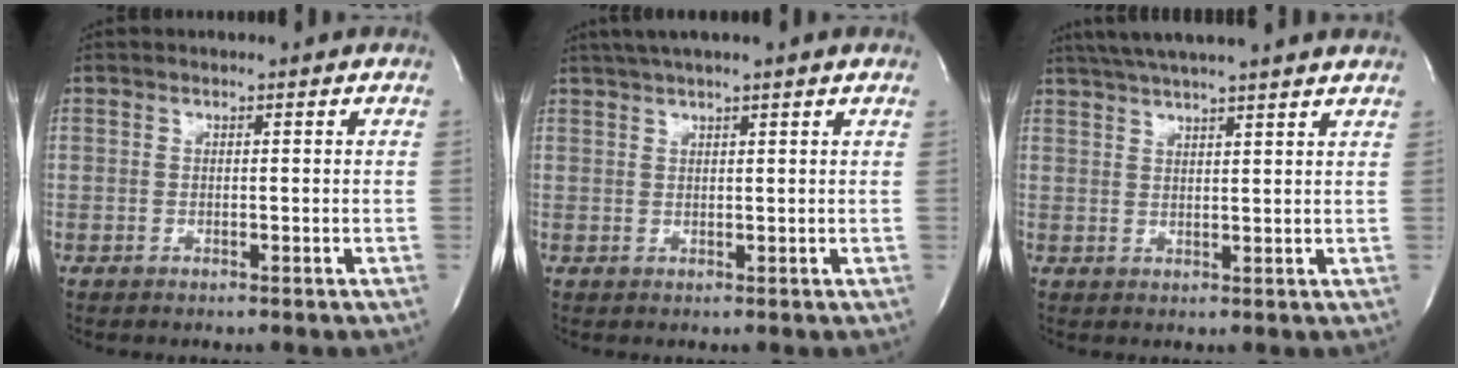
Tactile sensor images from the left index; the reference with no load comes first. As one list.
[{"total": 6.2, "force": [4.9, -0.3, 3.8], "torque": [-0.064, 0.033, 0.078]}, {"total": 13.8, "force": [12.0, -0.2, 6.9], "torque": [-0.122, 0.035, 0.162]}]